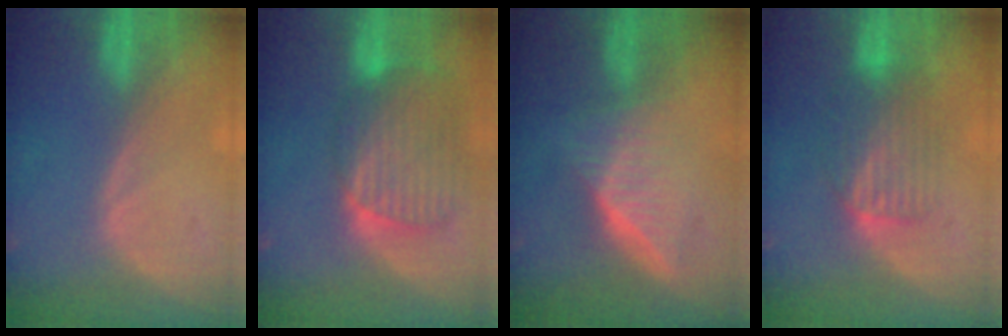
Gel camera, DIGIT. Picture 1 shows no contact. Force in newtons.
{"total": 10.7, "press": 9.1, "slide": 5.6}
{"total": 6.8, "press": 6.1, "slide": 3.1}
{"total": 6.3, "press": 6.2, "slide": 1.1}